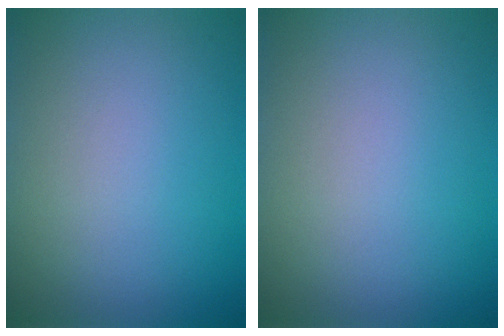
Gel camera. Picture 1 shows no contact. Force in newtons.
{"total": 0.0}